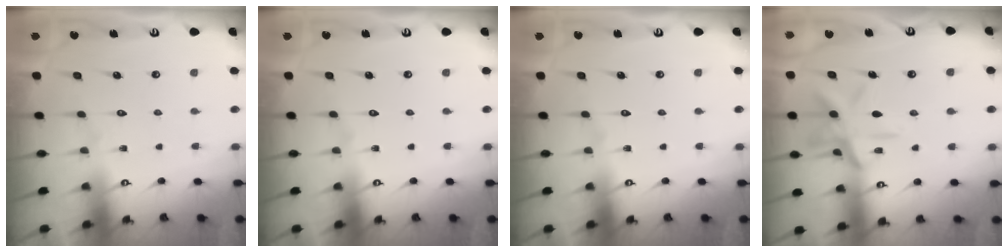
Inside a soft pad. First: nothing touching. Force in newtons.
{"total": 0.0}
{"total": 0.0}
{"total": 13.1, "press": 13.1, "slide": 0.9}